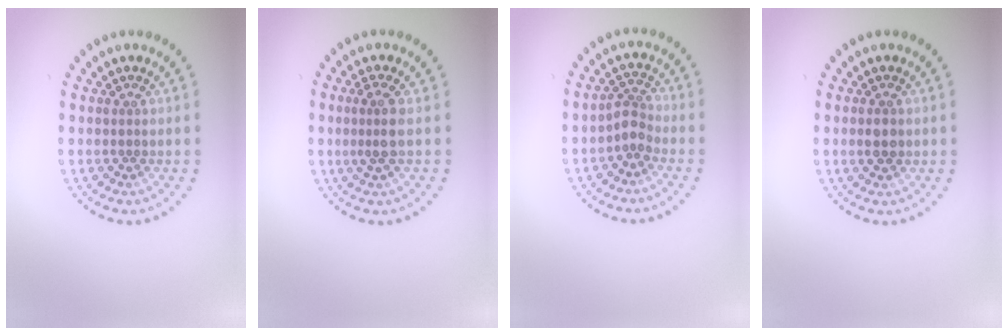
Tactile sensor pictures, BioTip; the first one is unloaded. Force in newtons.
{"total": 2.1, "press": 1.7, "slide": 1.2}
{"total": 2.0, "press": 1.6, "slide": 1.2}
{"total": 1.5, "press": 1.5, "slide": 0.2}